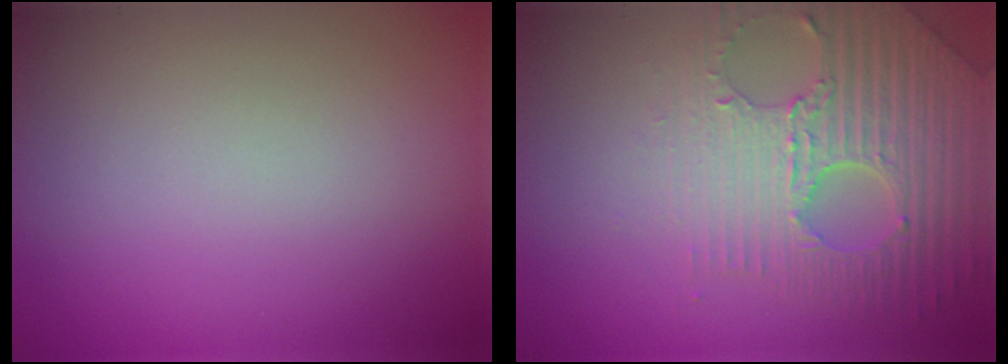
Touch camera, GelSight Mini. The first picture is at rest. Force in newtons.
{"total": 6.1, "press": 4.9, "slide": 3.7}